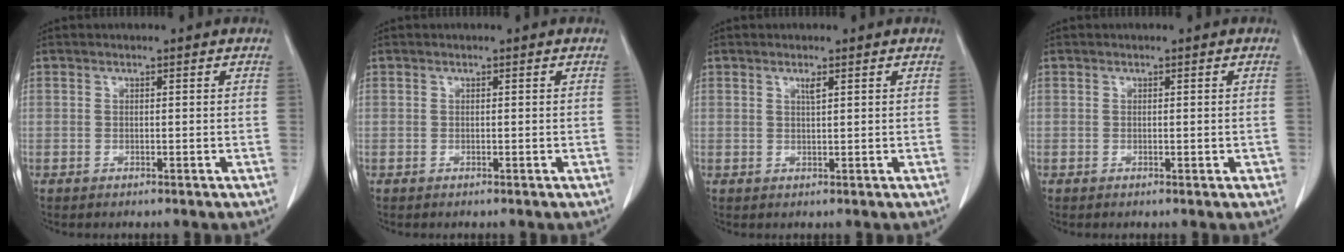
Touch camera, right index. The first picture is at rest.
{"total": 0.0}
{"total": 1.1, "force": [0.6, 0.0, 0.9], "torque": [-0.019, -0.002, 0.012]}
{"total": 1.2, "force": [-0.3, 0.4, 1.1], "torque": [-0.011, -0.001, -0.001]}